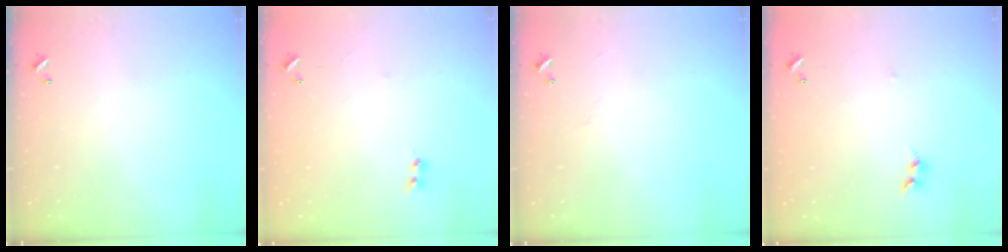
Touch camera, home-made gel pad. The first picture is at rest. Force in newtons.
{"total": 7.3, "press": 7.3, "slide": 0.5}
{"total": 0.8, "press": 0.7, "slide": 0.5}
{"total": 7.6, "press": 7.6, "slide": 0.4}